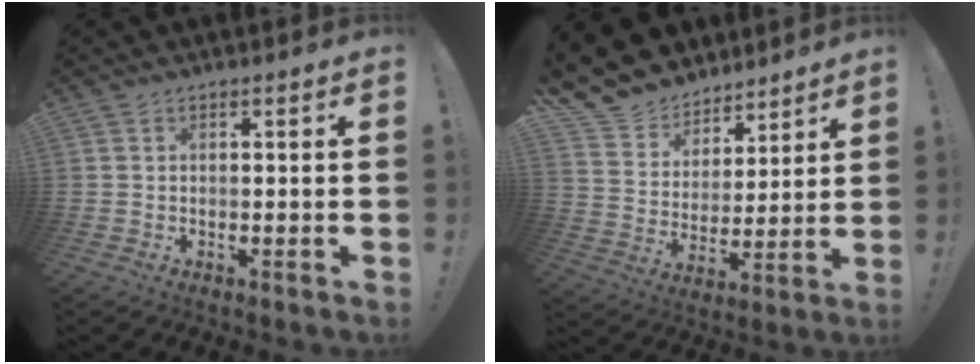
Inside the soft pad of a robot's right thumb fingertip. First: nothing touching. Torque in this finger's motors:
{"motor_torque": [-0.10, 0.20, 0.15, 0.20, 0.00]}